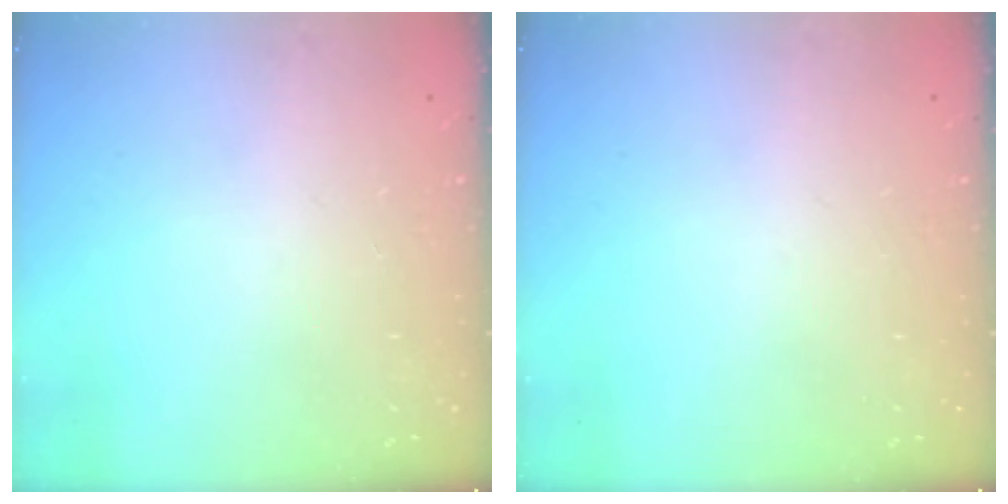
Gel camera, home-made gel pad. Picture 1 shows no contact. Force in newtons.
{"total": 0.0}